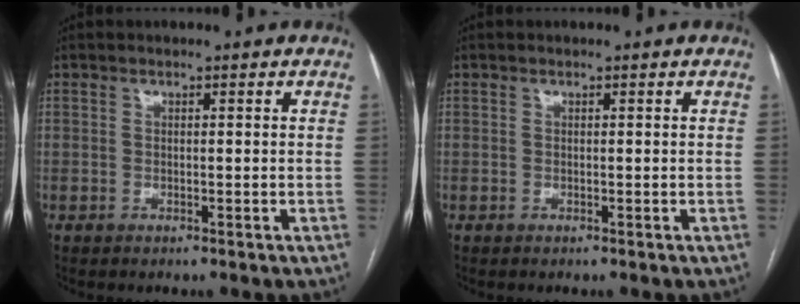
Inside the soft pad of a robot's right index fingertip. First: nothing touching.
{"total": 0.0}